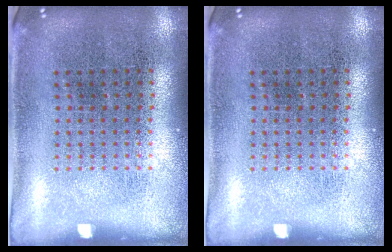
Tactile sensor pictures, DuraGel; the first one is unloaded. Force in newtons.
{"total": 0.0}